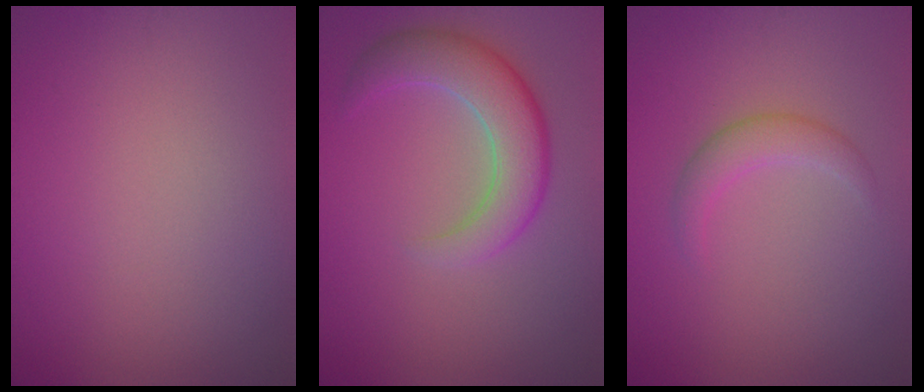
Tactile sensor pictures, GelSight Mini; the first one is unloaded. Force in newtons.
{"total": 5.5, "press": 5.5, "slide": 0.5}
{"total": 2.1, "press": 2.1, "slide": 0.1}